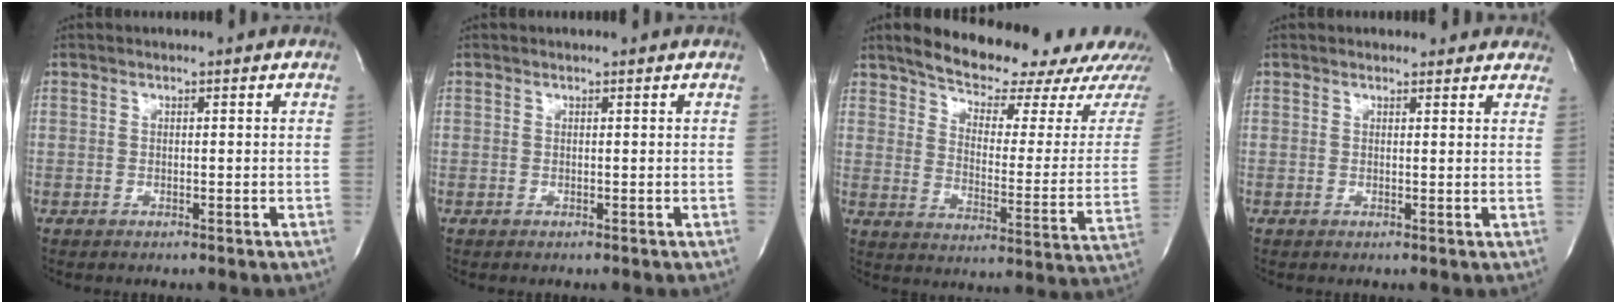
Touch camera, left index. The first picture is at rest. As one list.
[{"total": 0.8, "force": [0.8, 0.0, 0.1], "torque": [-0.005, 0.001, 0.006]}, {"total": 20.6, "force": [17.8, 4.9, 9.2], "torque": [-0.130, -0.037, 0.226]}, {"total": 6.7, "force": [6.1, 2.5, 1.0], "torque": [0.012, 0.007, 0.048]}]